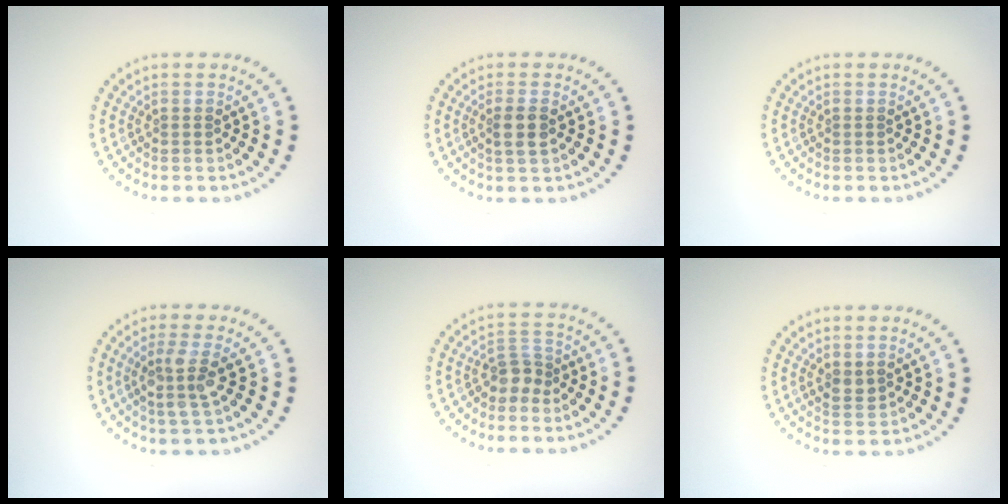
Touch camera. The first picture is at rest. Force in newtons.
{"total": 1.9, "press": 1.8, "slide": 0.8}
{"total": 0.0}
{"total": 2.8, "press": 2.3, "slide": 1.6}
{"total": 2.0, "press": 1.5, "slide": 1.3}
{"total": 1.2, "press": 1.1, "slide": 0.4}